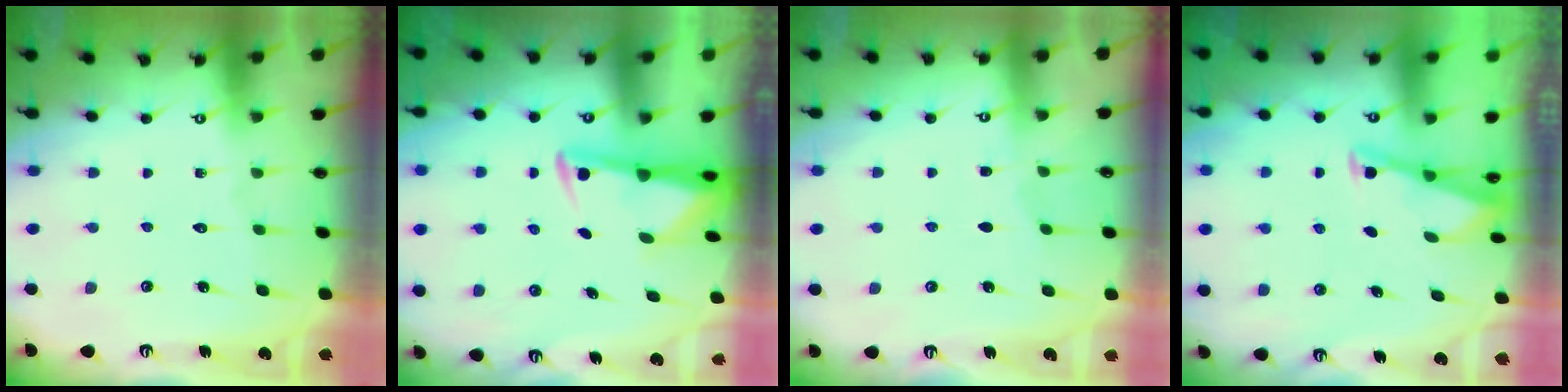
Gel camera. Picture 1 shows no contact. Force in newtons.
{"total": 3.0, "press": 2.9, "slide": 0.5}
{"total": 2.9, "press": 2.9, "slide": 0.3}
{"total": 2.9, "press": 2.9, "slide": 0.2}